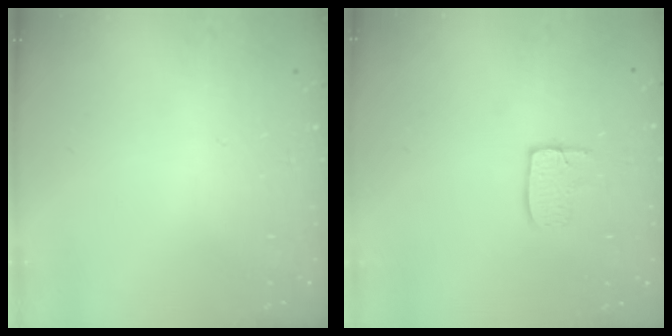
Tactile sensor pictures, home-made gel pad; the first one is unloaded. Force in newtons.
{"total": 5.9, "press": 5.9, "slide": 0.4}